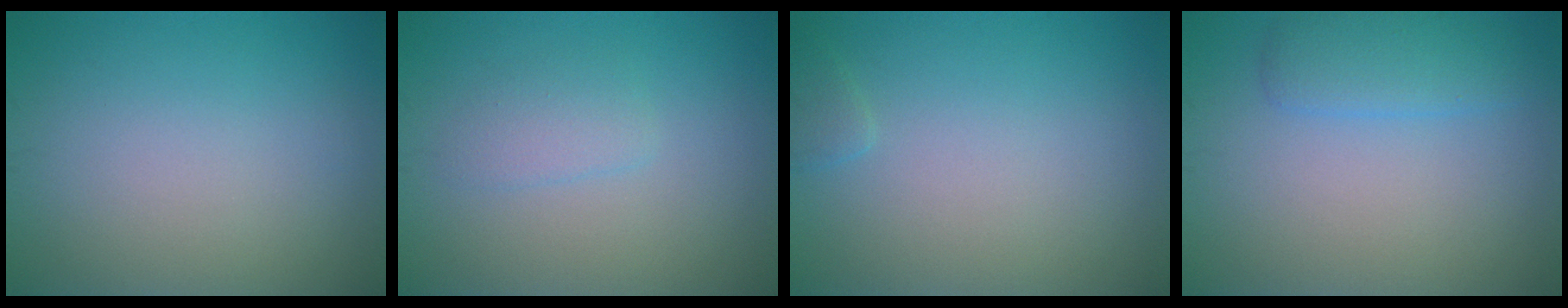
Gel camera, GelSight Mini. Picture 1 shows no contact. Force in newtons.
{"total": 1.6, "press": 1.6, "slide": 0.1}
{"total": 0.9, "press": 0.9, "slide": 0.1}
{"total": 2.7, "press": 2.7, "slide": 0.1}